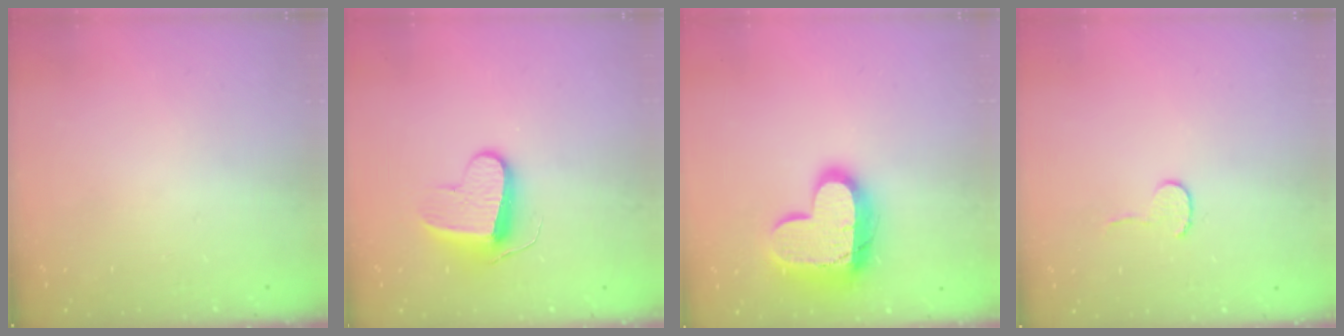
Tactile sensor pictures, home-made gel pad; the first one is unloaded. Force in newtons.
{"total": 9.3, "press": 9.3, "slide": 0.5}
{"total": 16.4, "press": 16.3, "slide": 1.5}
{"total": 4.5, "press": 4.4, "slide": 0.4}